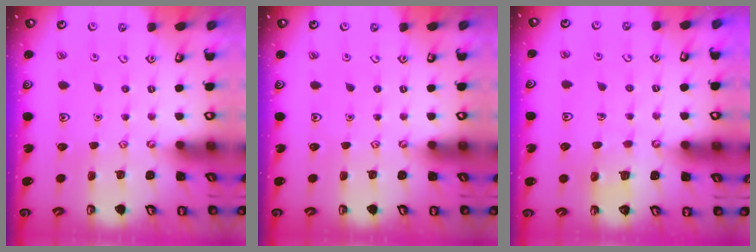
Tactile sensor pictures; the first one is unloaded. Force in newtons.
{"total": 0.0}
{"total": 3.0, "press": 3.0, "slide": 0.2}